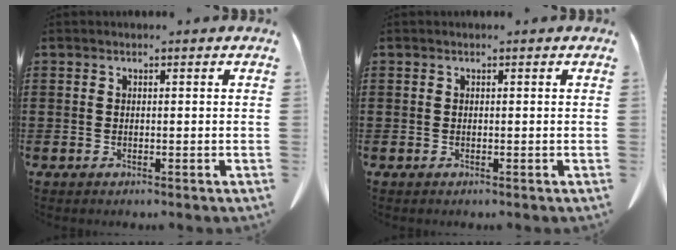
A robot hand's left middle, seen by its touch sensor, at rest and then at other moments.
{"total": 0.0}